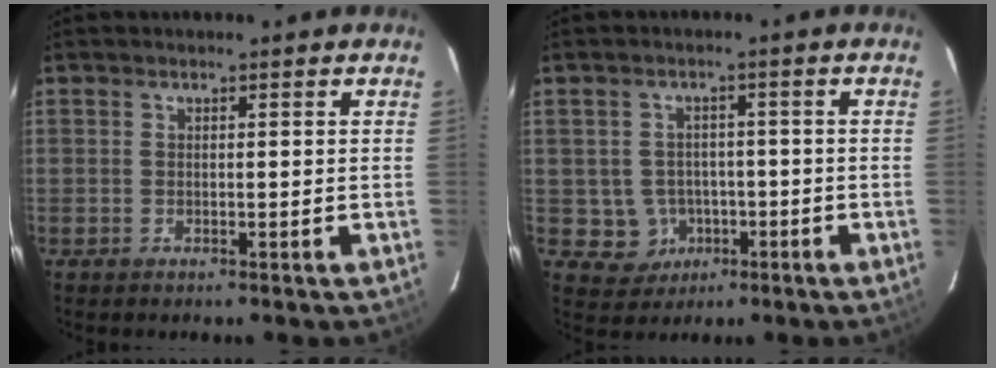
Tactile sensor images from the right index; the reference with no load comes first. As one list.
[{"total": 5.8, "force": [-1.7, 5.5, 0.8], "torque": [-0.035, 0.016, -0.007]}]